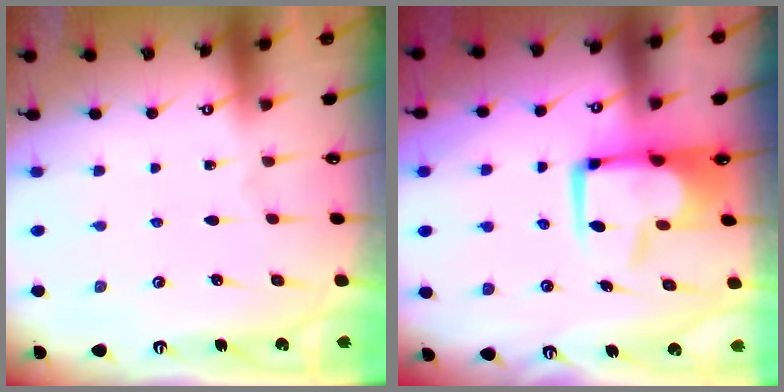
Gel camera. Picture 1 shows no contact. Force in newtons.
{"total": 10.1, "press": 9.9, "slide": 2.0}